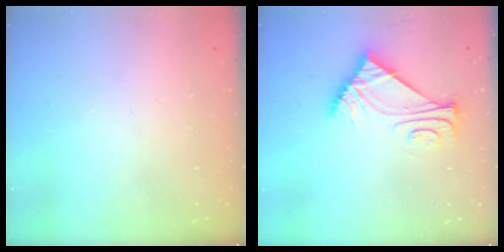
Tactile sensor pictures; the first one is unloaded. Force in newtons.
{"total": 7.6, "press": 7.6, "slide": 0.9}